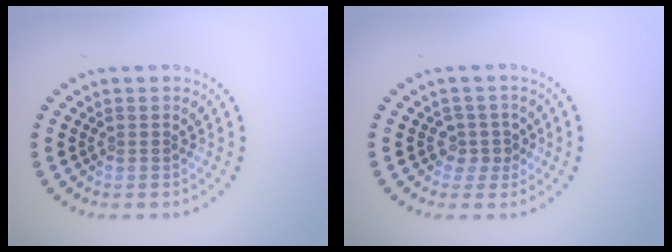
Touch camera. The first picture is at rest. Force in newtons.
{"total": 1.9, "press": 1.4, "slide": 1.3}